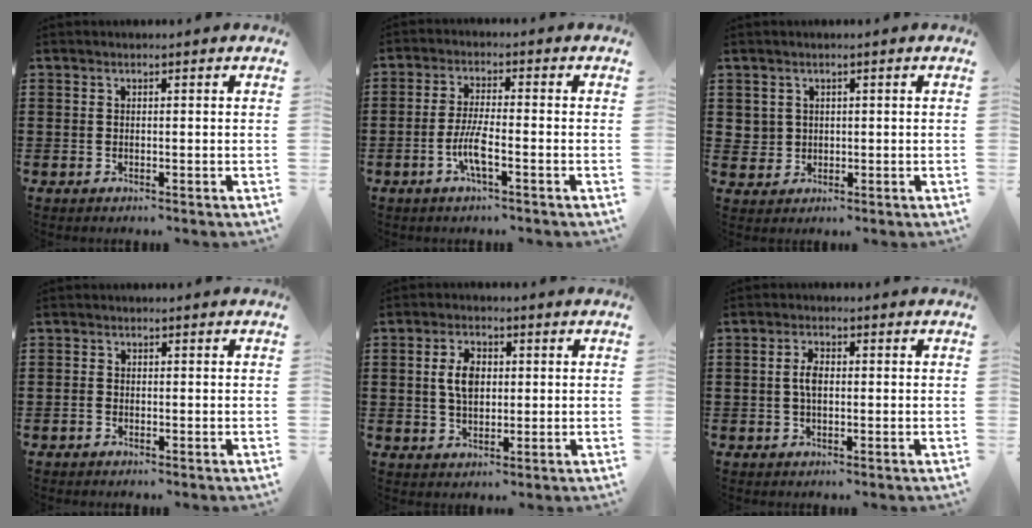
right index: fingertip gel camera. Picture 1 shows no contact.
{"total": 5.2, "force": [-2.2, 0.8, 4.6], "torque": [-0.105, -0.009, -0.048]}
{"total": 2.0, "force": [0.6, 1.9, 0.2], "torque": [-0.014, 0.010, 0.010]}
{"total": 0.9, "force": [-0.5, 0.6, 0.3], "torque": [-0.006, 0.001, -0.011]}
{"total": 5.2, "force": [0.7, 3.1, 4.1], "torque": [-0.095, 0.012, 0.007]}
{"total": 3.3, "force": [0.0, 1.5, 2.9], "torque": [-0.064, 0.004, -0.004]}